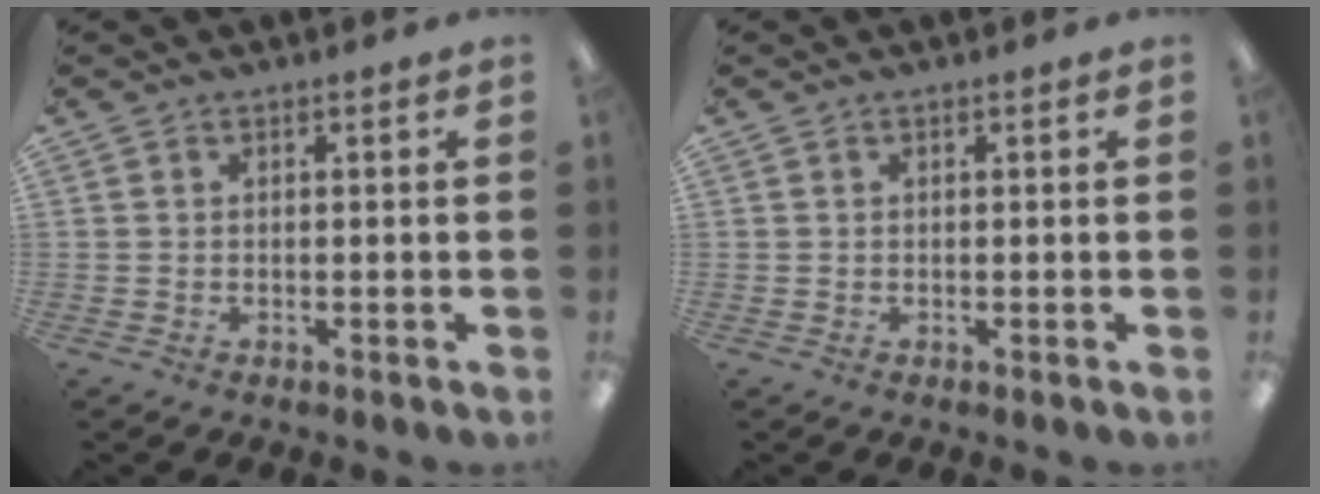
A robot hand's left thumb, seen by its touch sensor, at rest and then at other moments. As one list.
[{"total": 0.0}]